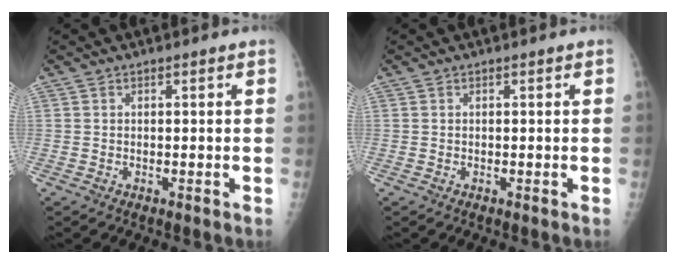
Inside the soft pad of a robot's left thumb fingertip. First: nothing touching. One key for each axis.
{"total": 0.0}